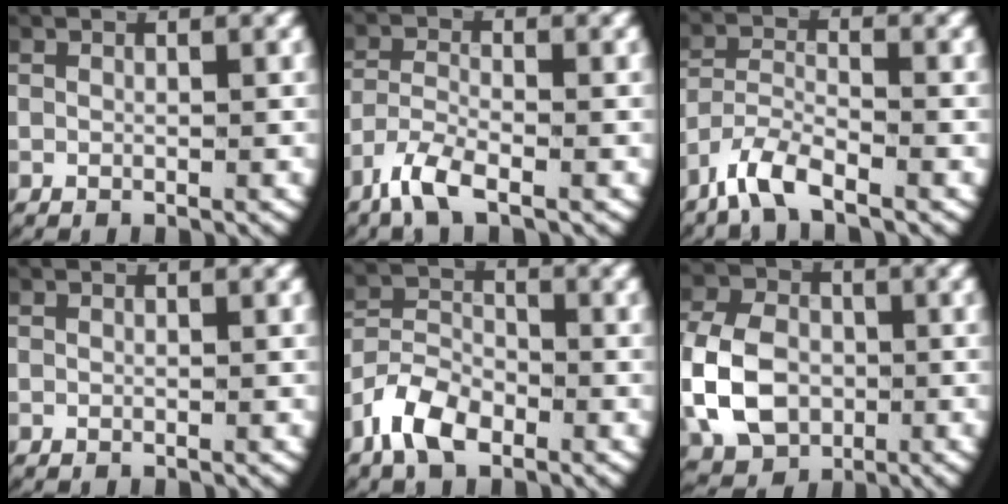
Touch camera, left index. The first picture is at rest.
{"total": 3.8, "force": [-2.5, 1.5, 2.5], "torque": [-0.069, -0.013, -0.042]}
{"total": 4.4, "force": [-3.2, 2.0, 2.3], "torque": [-0.061, -0.014, -0.055]}
{"total": 0.0}
{"total": 5.9, "force": [-3.2, 4.0, 2.9], "torque": [-0.056, -0.013, -0.058]}
{"total": 7.7, "force": [-1.1, 6.2, 4.4], "torque": [-0.100, -0.023, -0.012]}